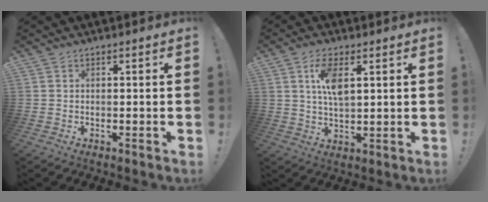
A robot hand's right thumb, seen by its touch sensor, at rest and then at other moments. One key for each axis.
{"total": 8.4, "fx": 3.0, "fy": 3.6, "fz": 7.0, "tx": -0.122, "ty": -0.001, "tz": 0.052}